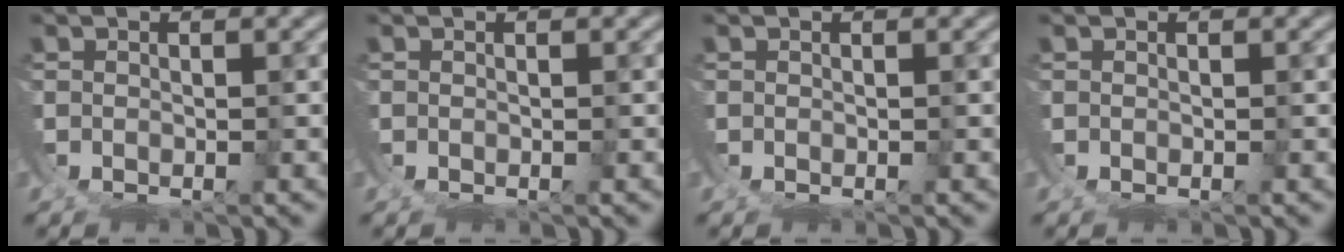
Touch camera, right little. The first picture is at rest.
{"total": 0.0}
{"total": 0.0}
{"total": 0.0}